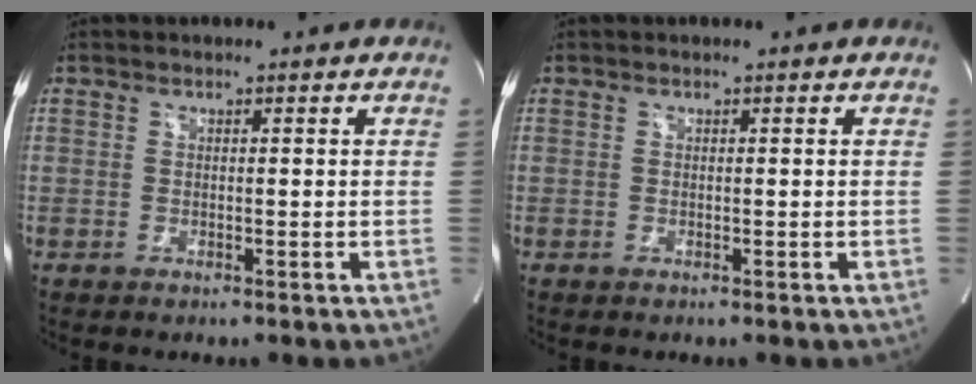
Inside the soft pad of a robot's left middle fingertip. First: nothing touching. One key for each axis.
{"total": 0.0}